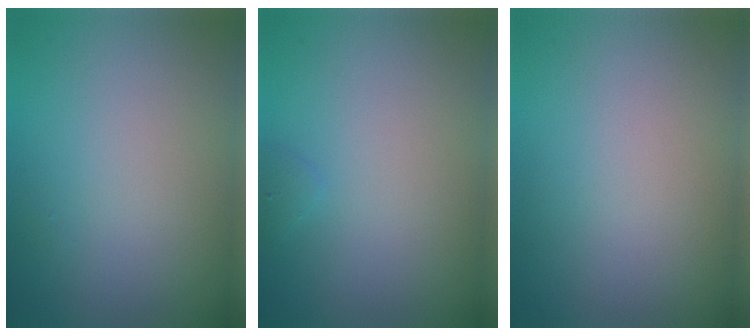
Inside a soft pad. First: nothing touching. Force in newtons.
{"total": 0.5, "press": 0.5, "slide": 0.1}
{"total": 0.0}